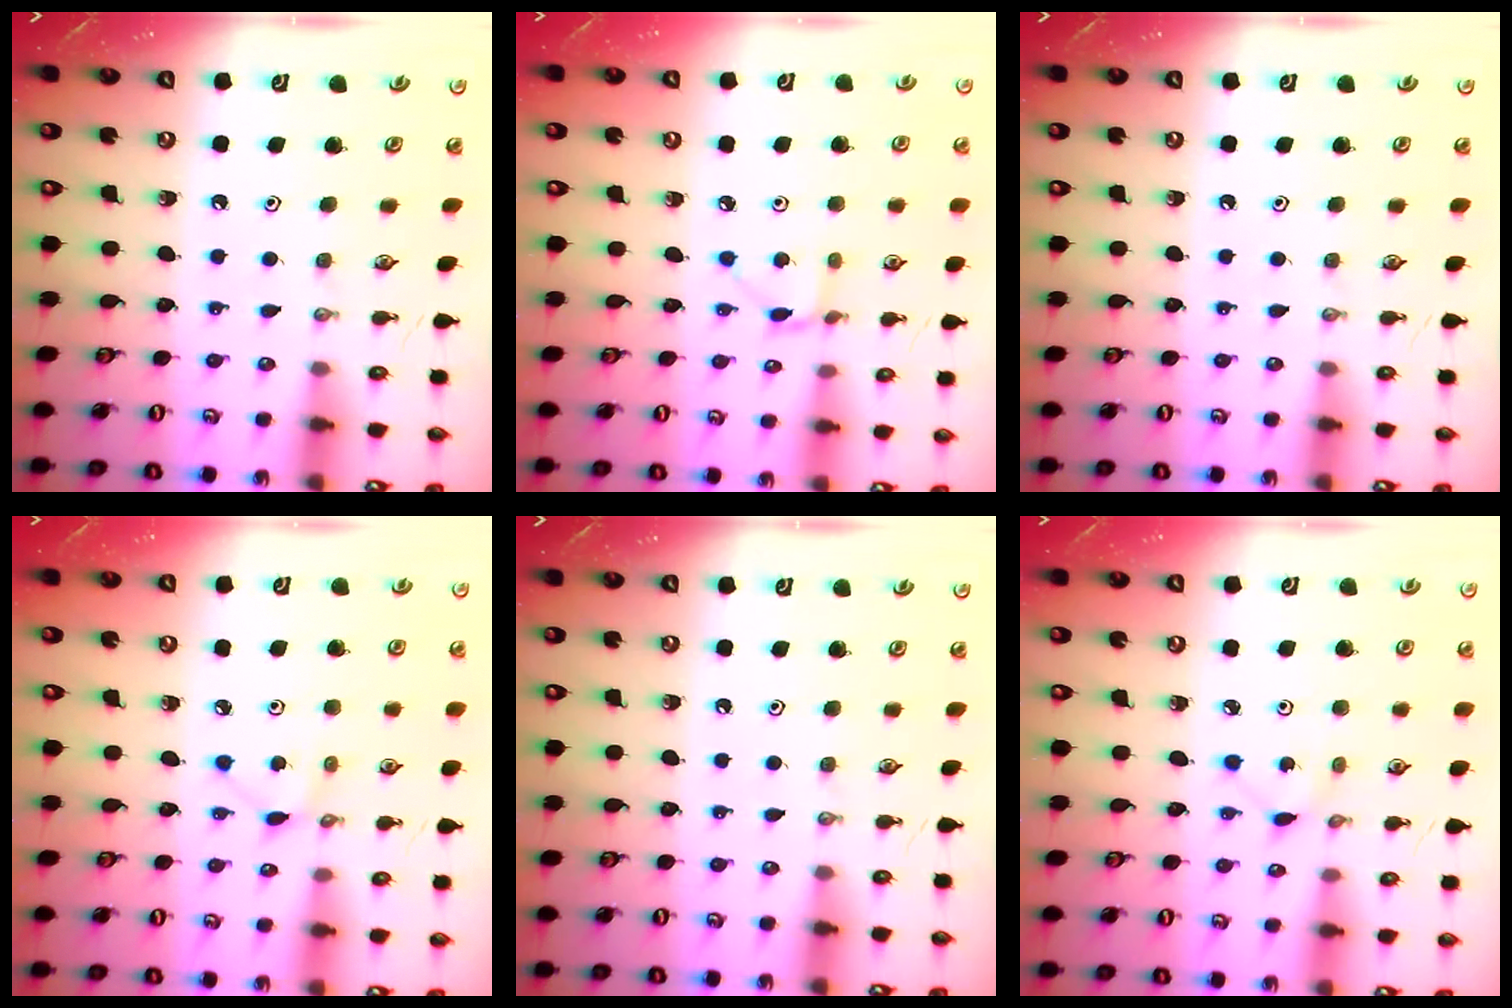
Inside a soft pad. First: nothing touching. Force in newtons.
{"total": 2.8, "press": 2.7, "slide": 0.3}
{"total": 0.0}
{"total": 2.9, "press": 2.9, "slide": 0.3}
{"total": 0.0}
{"total": 1.1, "press": 1.1, "slide": 0.1}